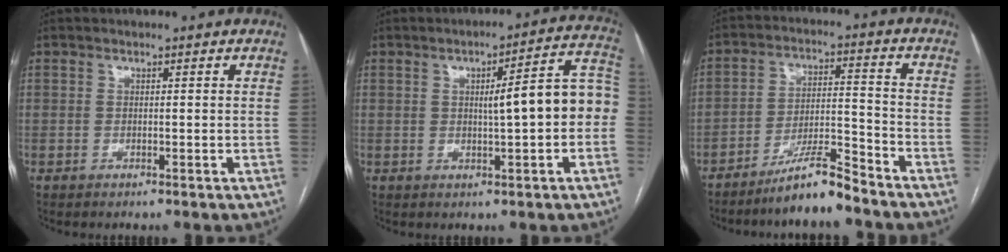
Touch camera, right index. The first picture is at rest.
{"total": 10.0, "force": [-0.3, 1.4, 9.9], "torque": [-0.123, 0.035, -0.005]}
{"total": 8.2, "force": [-7.1, 0.5, 4.2], "torque": [-0.070, 0.003, -0.128]}